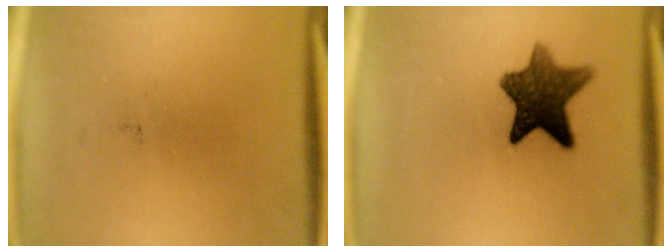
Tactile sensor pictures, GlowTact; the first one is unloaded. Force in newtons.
{"total": 10.0}